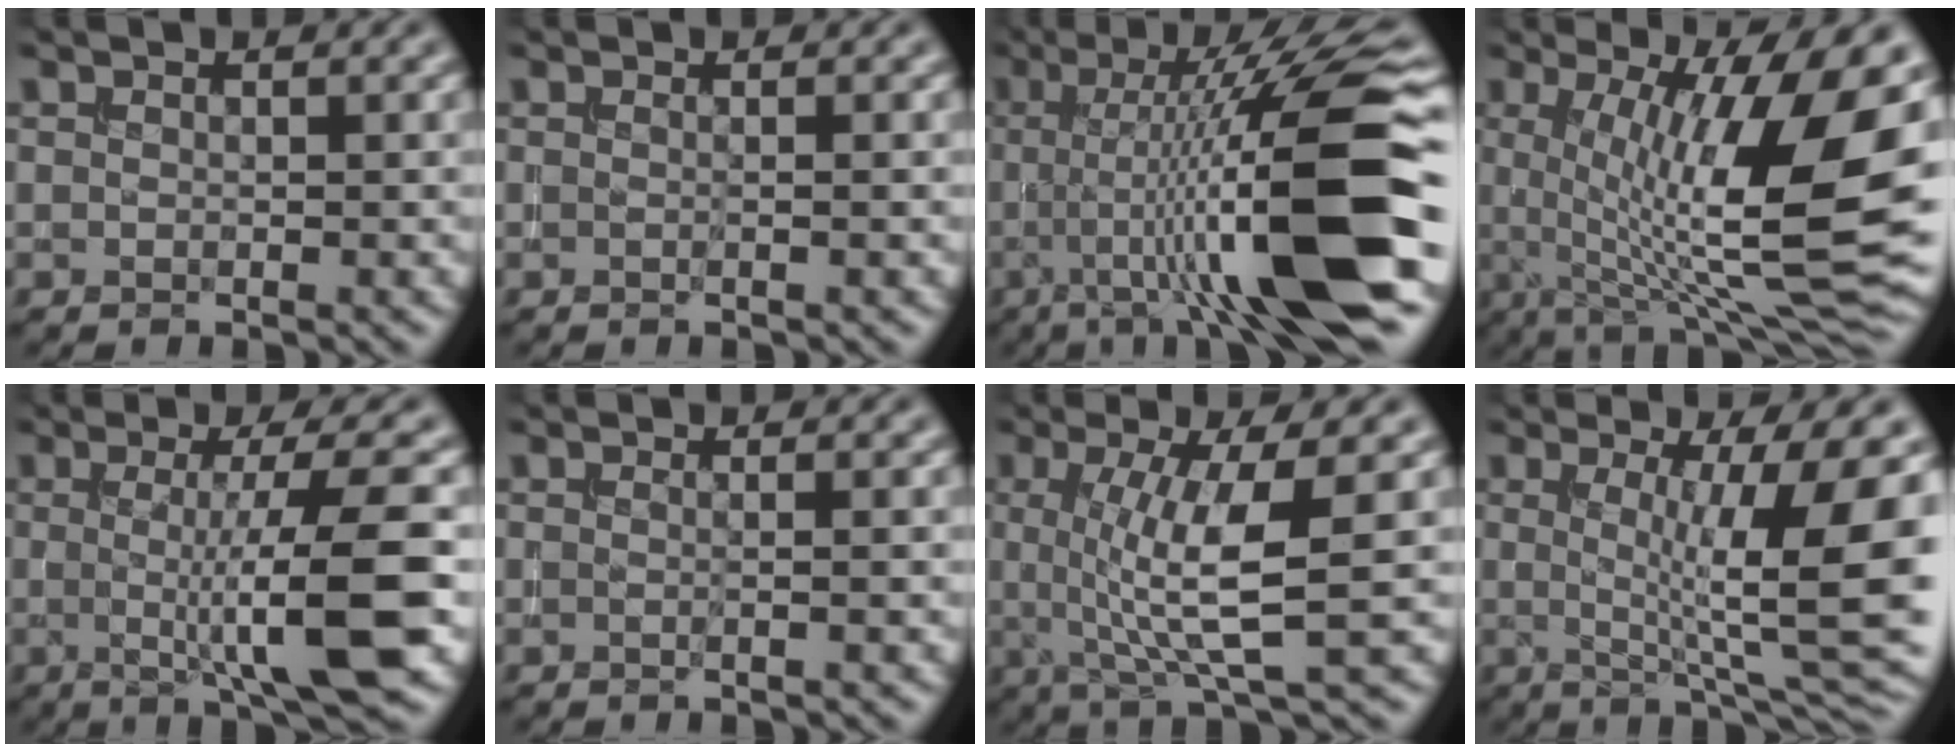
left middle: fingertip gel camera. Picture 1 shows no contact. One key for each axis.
{"total": 0.7, "fx": -0.1, "fy": 0.1, "fz": 0.7, "tx": -0.013, "ty": -0.006, "tz": -0.005}
{"total": 13.2, "fx": -1.5, "fy": 1.9, "fz": 12.9, "tx": -0.183, "ty": 0.011, "tz": -0.028}
{"total": 15.4, "fx": 1.6, "fy": 3.9, "fz": 14.8, "tx": -0.208, "ty": -0.007, "tz": 0.027}
{"total": 8.8, "fx": -0.7, "fy": 1.5, "fz": 8.6, "tx": -0.119, "ty": -0.013, "tz": -0.006}
{"total": 1.3, "fx": 0.0, "fy": 0.5, "fz": 1.2, "tx": -0.012, "ty": -0.006, "tz": -0.010}
{"total": 6.9, "fx": 0.5, "fy": 1.5, "fz": 6.7, "tx": -0.114, "ty": -0.005, "tz": 0.010}
{"total": 11.8, "fx": 1.3, "fy": 2.7, "fz": 11.4, "tx": -0.150, "ty": -0.007, "tz": 0.024}